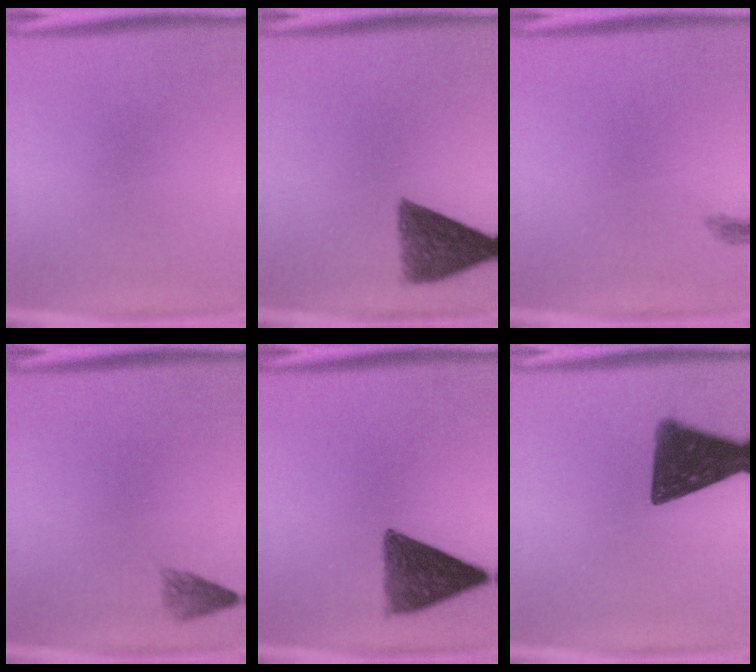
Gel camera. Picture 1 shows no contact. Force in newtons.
{"total": 8.2}
{"total": 0.7}
{"total": 1.8}
{"total": 9.3}
{"total": 13.9}